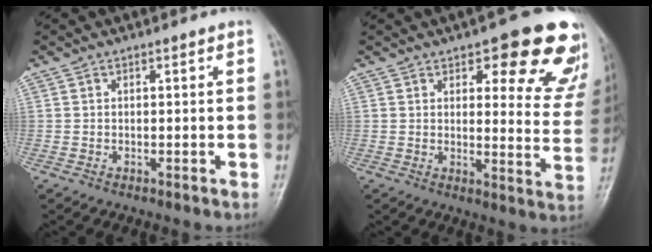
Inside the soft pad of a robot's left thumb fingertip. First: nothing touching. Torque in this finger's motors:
{"motor_torque": [0.45, 0.65, 0.14, -0.30, 0.09]}